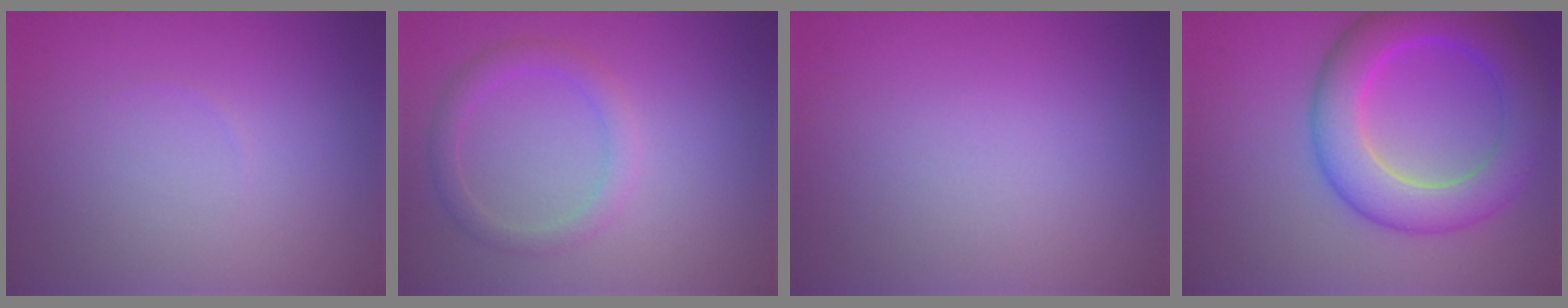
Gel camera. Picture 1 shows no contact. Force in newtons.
{"total": 2.2, "press": 2.2, "slide": 0.1}
{"total": 0.0}
{"total": 7.7, "press": 7.7, "slide": 0.1}